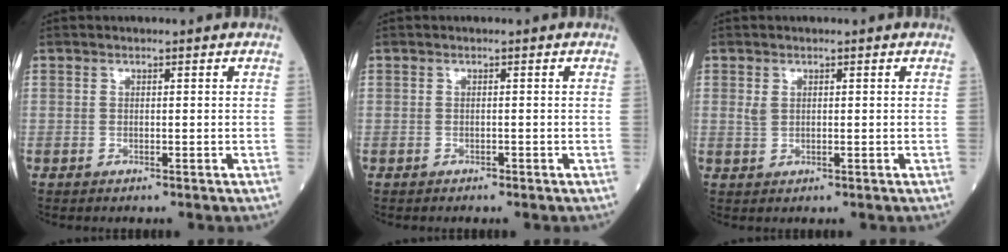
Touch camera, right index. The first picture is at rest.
{"total": 0.0}
{"total": 1.2, "force": [0.5, 0.7, 0.8], "torque": [-0.020, 0.002, 0.016]}